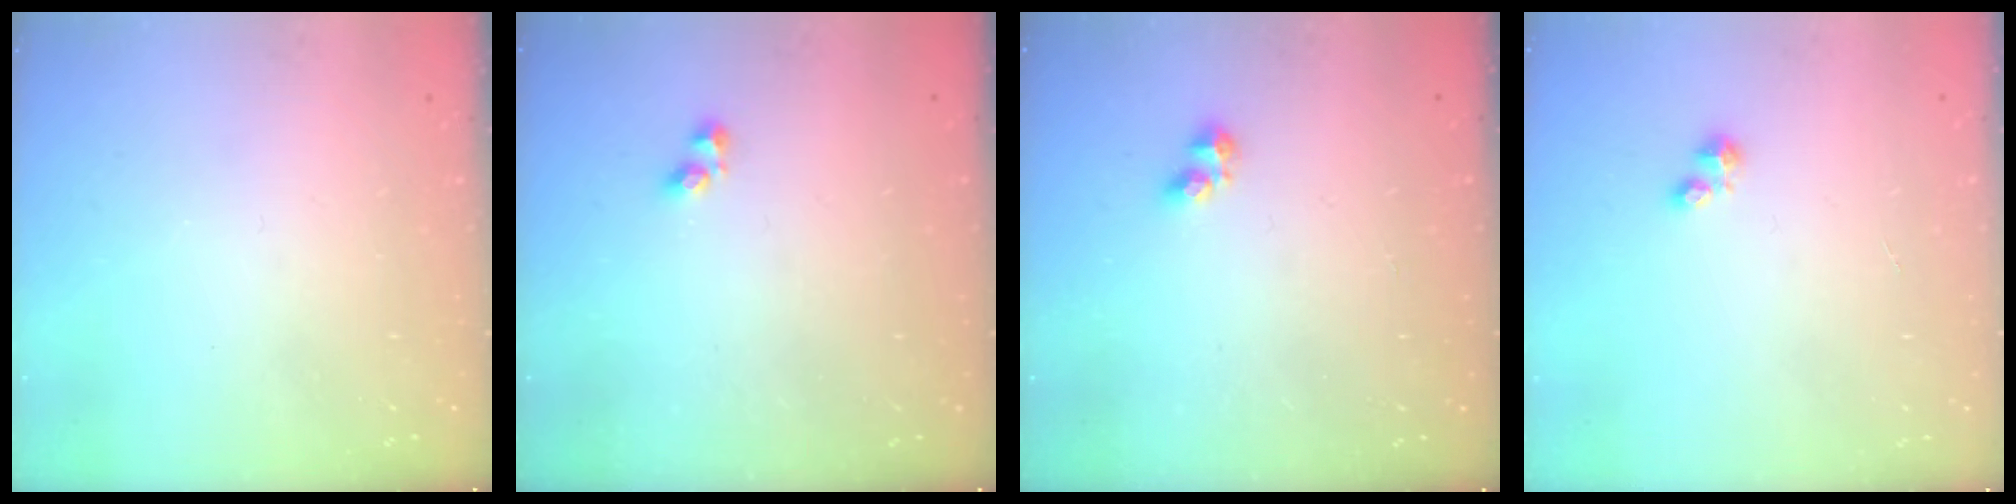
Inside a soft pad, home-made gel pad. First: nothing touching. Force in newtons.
{"total": 1.6, "press": 1.5, "slide": 0.3}
{"total": 2.8, "press": 2.7, "slide": 0.5}
{"total": 1.9, "press": 1.8, "slide": 0.2}